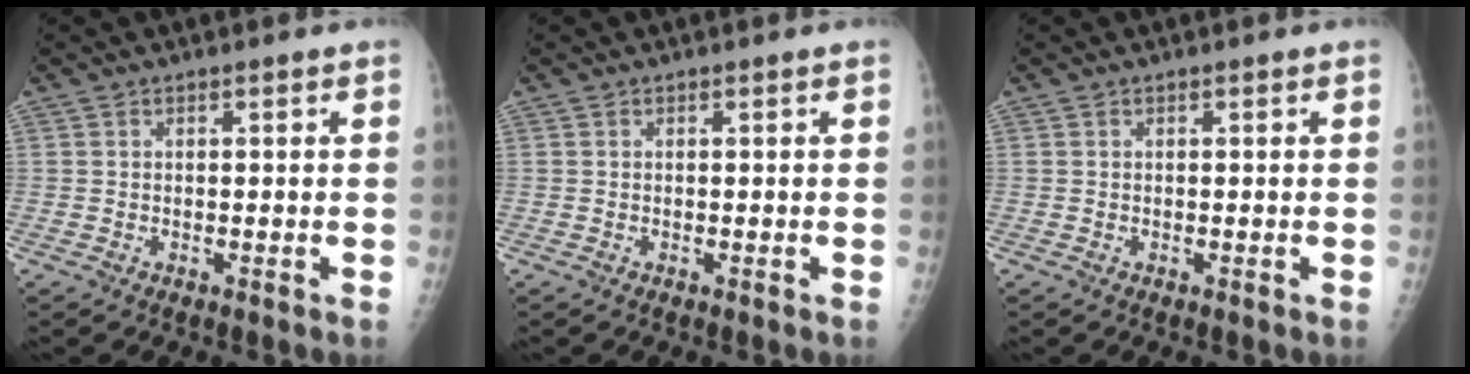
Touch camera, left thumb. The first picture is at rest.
{"total": 0.0}
{"total": 0.0}